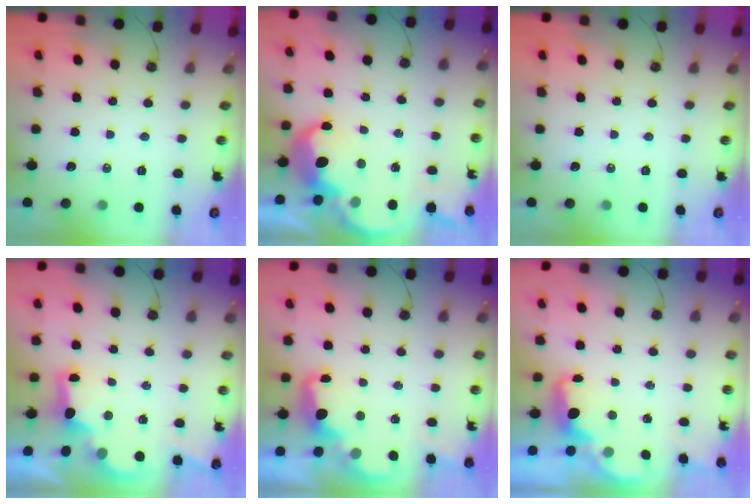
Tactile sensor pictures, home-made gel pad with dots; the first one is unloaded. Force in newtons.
{"total": 9.2, "press": 9.2, "slide": 0.6}
{"total": 0.0}
{"total": 2.7, "press": 2.5, "slide": 0.9}
{"total": 2.7, "press": 2.6, "slide": 0.7}
{"total": 2.3, "press": 2.3, "slide": 0.5}